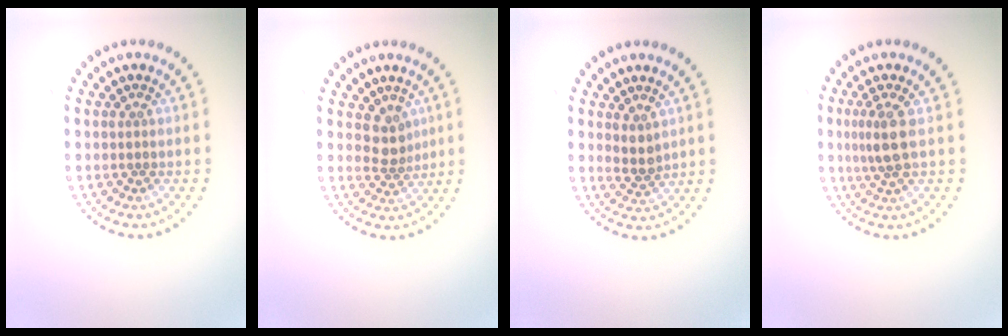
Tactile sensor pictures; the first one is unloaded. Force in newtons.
{"total": 2.3, "press": 1.7, "slide": 1.4}
{"total": 1.7, "press": 1.4, "slide": 0.9}
{"total": 2.6, "press": 2.1, "slide": 1.4}